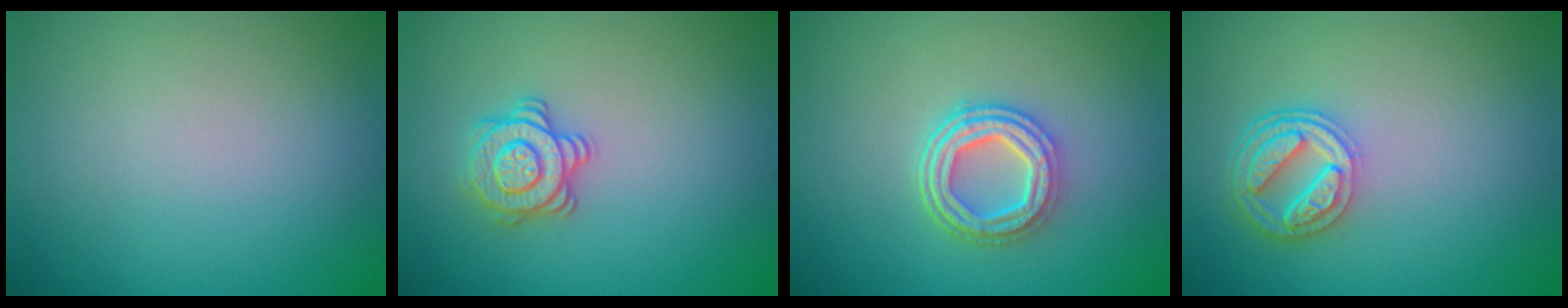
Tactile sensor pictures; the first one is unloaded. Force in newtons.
{"total": 2.8, "press": 2.7, "slide": 0.7}
{"total": 4.5, "press": 3.4, "slide": 3.0}
{"total": 4.5, "press": 3.5, "slide": 2.8}